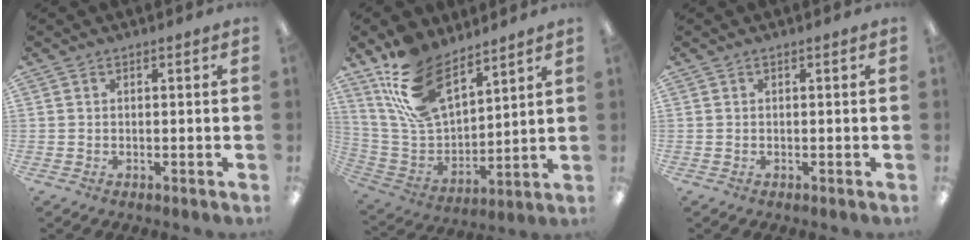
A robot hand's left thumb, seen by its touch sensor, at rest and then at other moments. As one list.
[{"total": 18.8, "force": [12.0, 9.7, 10.6], "torque": [-0.227, -0.050, 0.229]}, {"total": 0.0}]